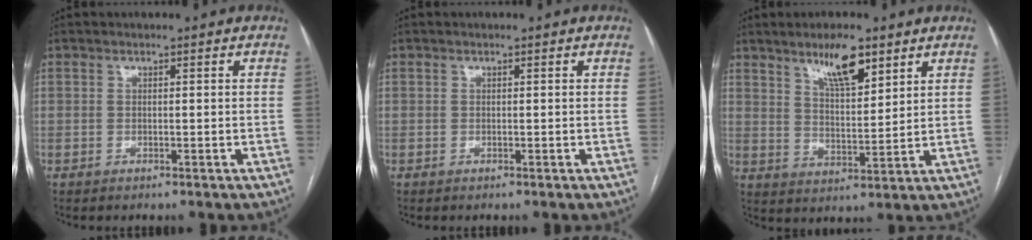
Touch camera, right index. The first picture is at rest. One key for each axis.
{"total": 0.0}
{"total": 8.2, "fx": 5.5, "fy": 2.1, "fz": 5.7, "tx": -0.103, "ty": -0.002, "tz": 0.101}